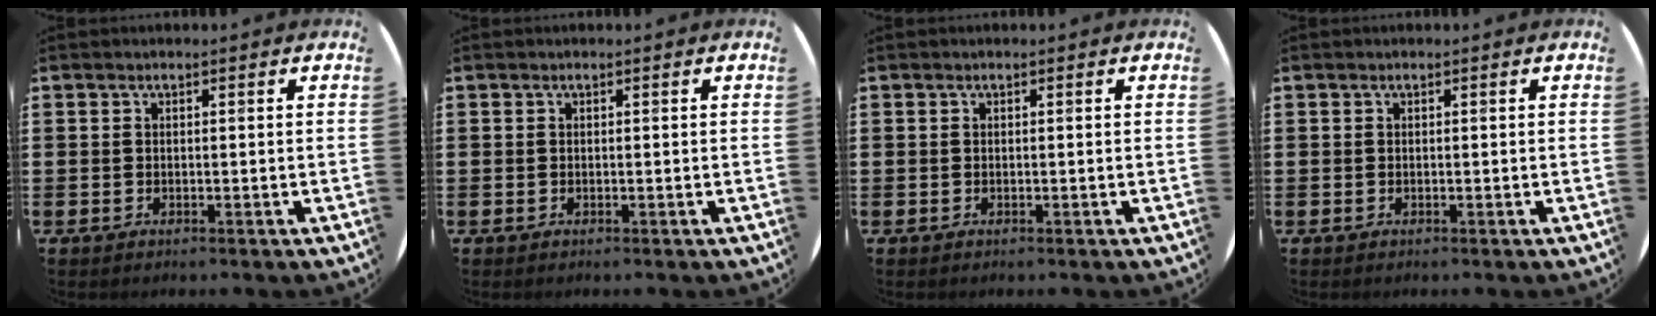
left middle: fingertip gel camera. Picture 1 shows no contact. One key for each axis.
{"total": 0.0}
{"total": 0.0}
{"total": 0.0}